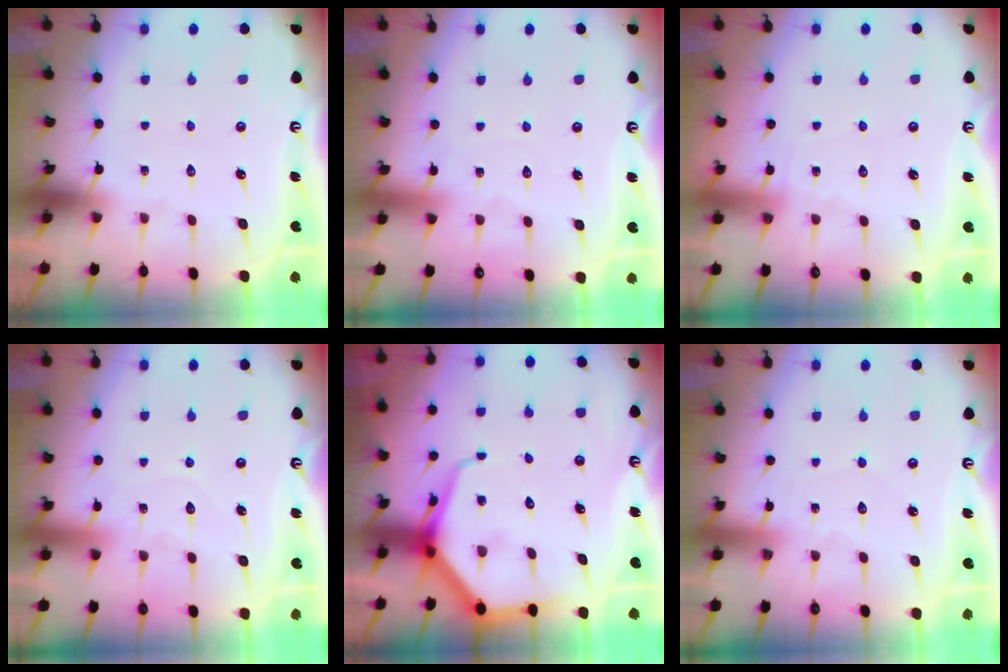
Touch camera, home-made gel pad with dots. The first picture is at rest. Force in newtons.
{"total": 2.7, "press": 2.7, "slide": 0.1}
{"total": 5.1, "press": 5.1, "slide": 0.6}
{"total": 6.5, "press": 6.5, "slide": 0.6}
{"total": 9.5, "press": 9.5, "slide": 1.0}
{"total": 4.6, "press": 4.5, "slide": 0.6}